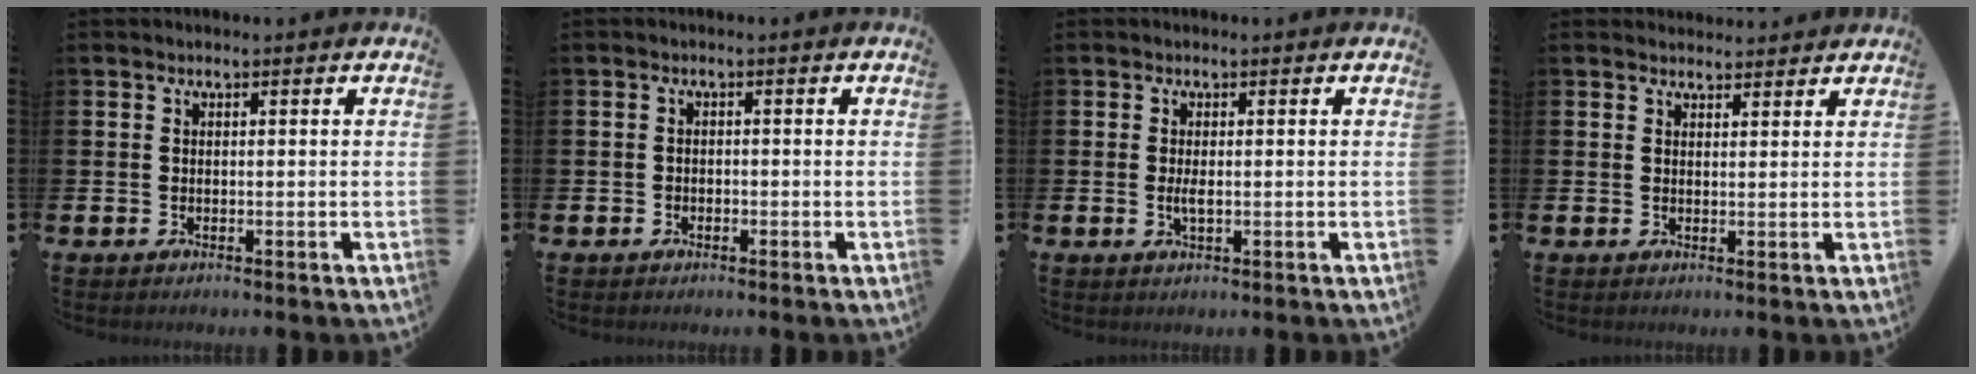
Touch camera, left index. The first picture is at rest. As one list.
[{"total": 0.9, "force": [-0.6, 0.7, 0.1], "torque": [-0.007, 0.005, -0.013]}, {"total": 1.6, "force": [0.0, 0.5, 1.5], "torque": [-0.023, -0.002, -0.002]}, {"total": 2.2, "force": [2.1, 0.5, -0.1], "torque": [0.012, -0.012, 0.036]}]